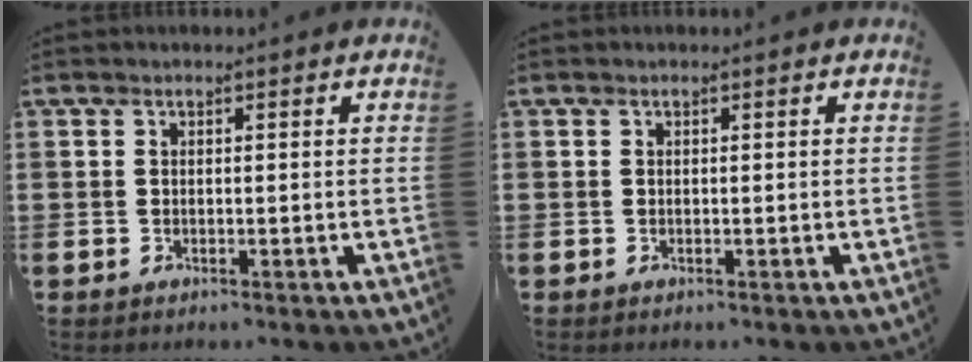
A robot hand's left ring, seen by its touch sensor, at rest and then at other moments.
{"total": 0.0}